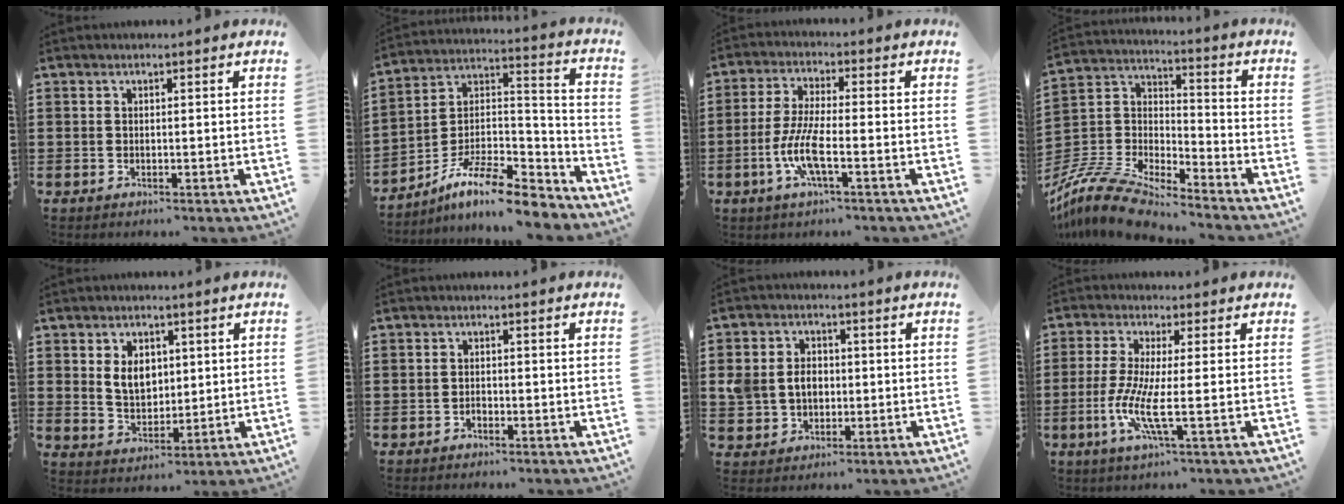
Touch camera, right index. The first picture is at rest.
{"total": 11.2, "force": [-9.2, 2.6, 5.8], "torque": [-0.111, 0.018, -0.180]}
{"total": 7.3, "force": [-2.7, 1.6, 6.6], "torque": [-0.152, -0.014, -0.058]}
{"total": 9.9, "force": [-9.2, 1.5, 3.1], "torque": [-0.089, 0.004, -0.193]}
{"total": 5.5, "force": [1.3, 4.0, 3.5], "torque": [-0.065, 0.007, 0.019]}
{"total": 1.0, "force": [-0.7, 0.6, 0.4], "torque": [-0.010, -0.001, -0.014]}
{"total": 5.6, "force": [0.0, 4.8, 2.9], "torque": [-0.082, 0.011, -0.005]}
{"total": 6.8, "force": [-1.4, 0.4, 6.7], "torque": [-0.153, -0.022, -0.035]}